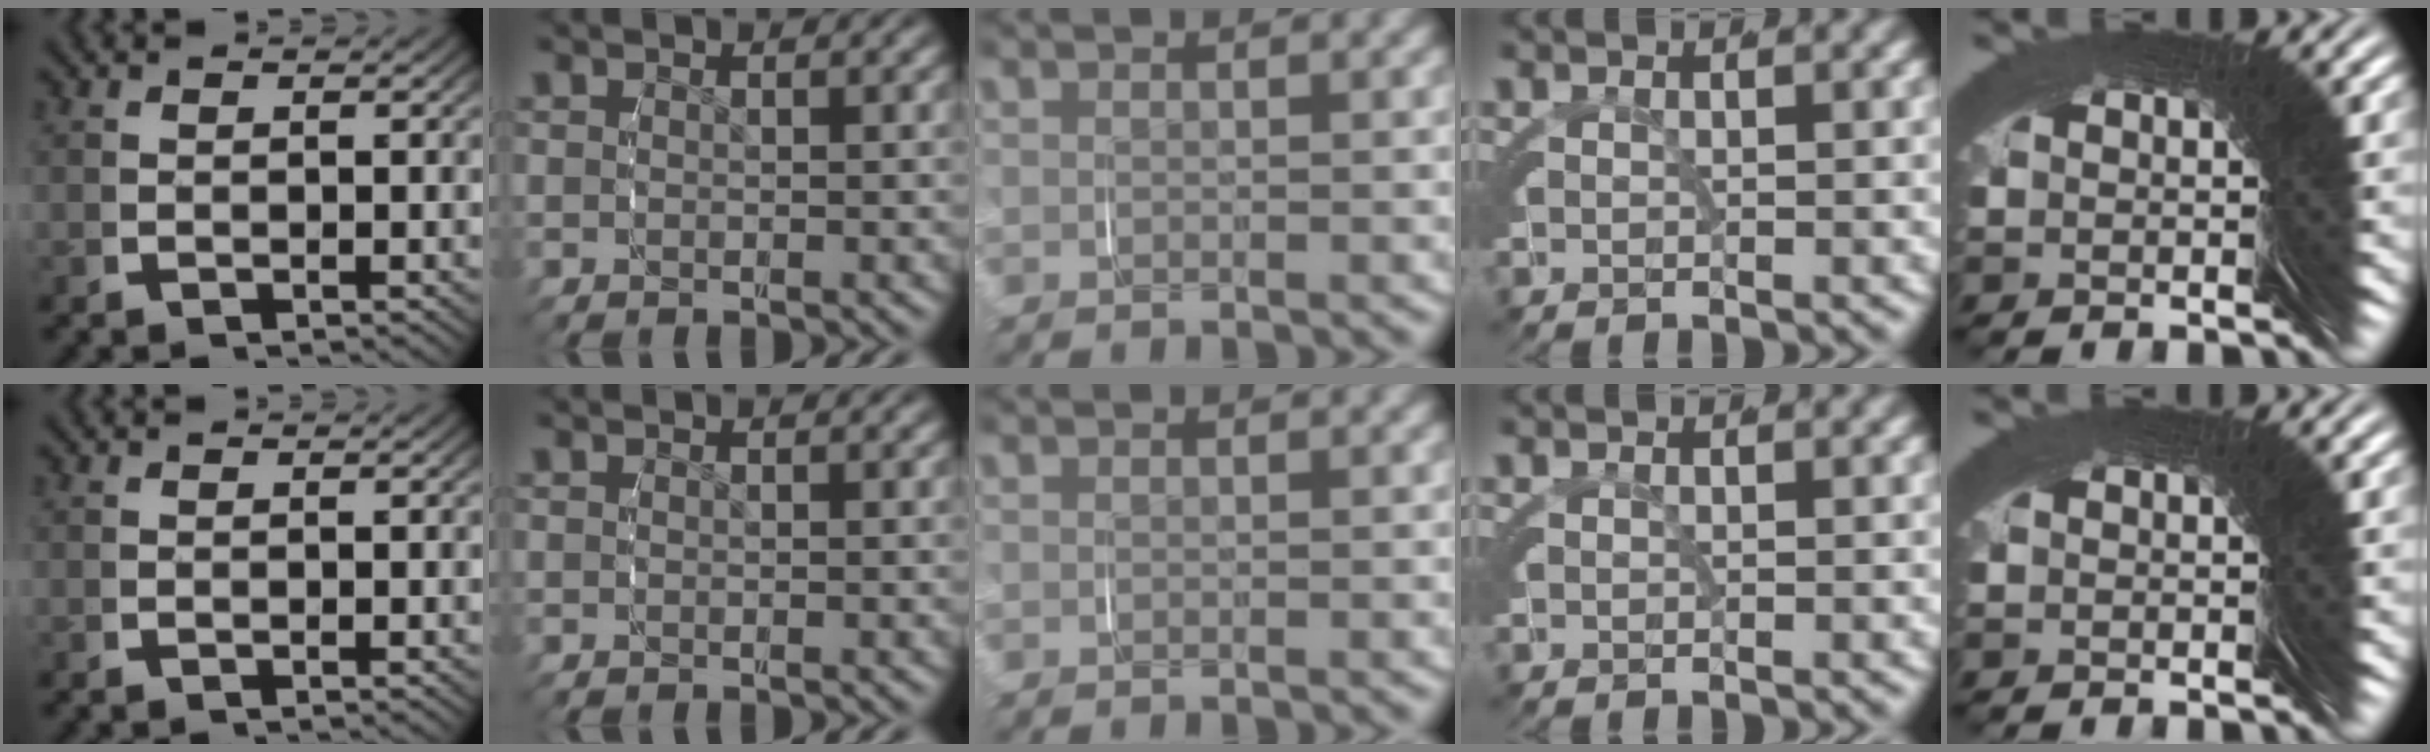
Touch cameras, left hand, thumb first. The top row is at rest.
{}